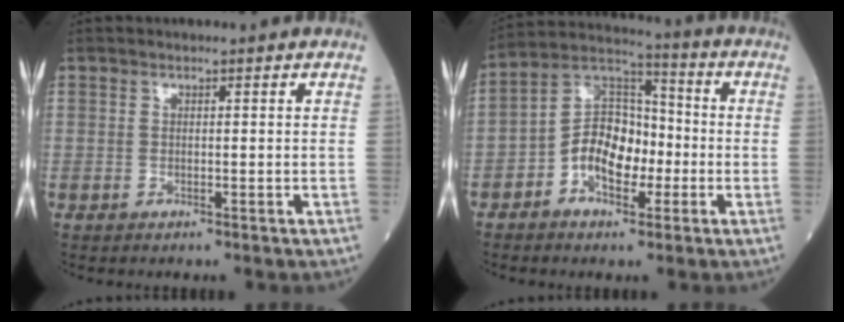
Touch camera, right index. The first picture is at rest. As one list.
[{"total": 10.4, "force": [-3.1, 6.3, 7.7], "torque": [-0.148, 0.032, -0.059]}]